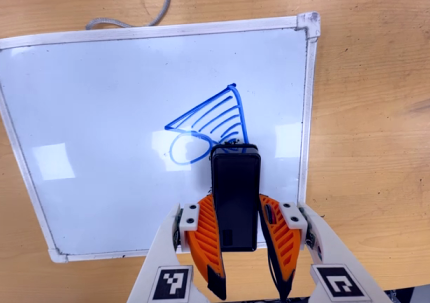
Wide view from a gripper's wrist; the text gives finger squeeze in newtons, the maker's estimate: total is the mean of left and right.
{"total": 4.6, "left": 3.3, "right": 6.0}